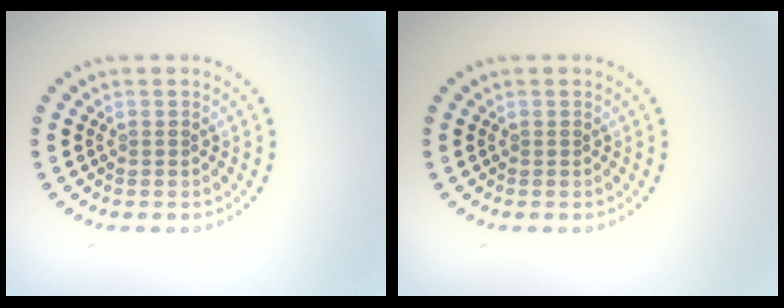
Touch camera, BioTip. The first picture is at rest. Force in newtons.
{"total": 0.0}